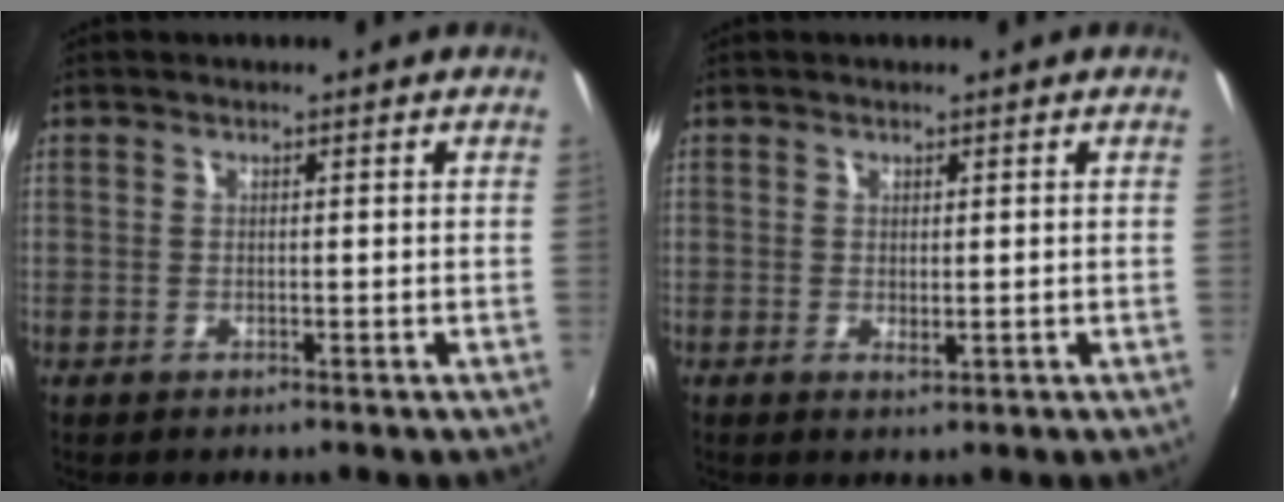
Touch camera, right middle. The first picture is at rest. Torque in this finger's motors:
{"motor_torque": [0.81, -1.01, -0.03, -0.01]}